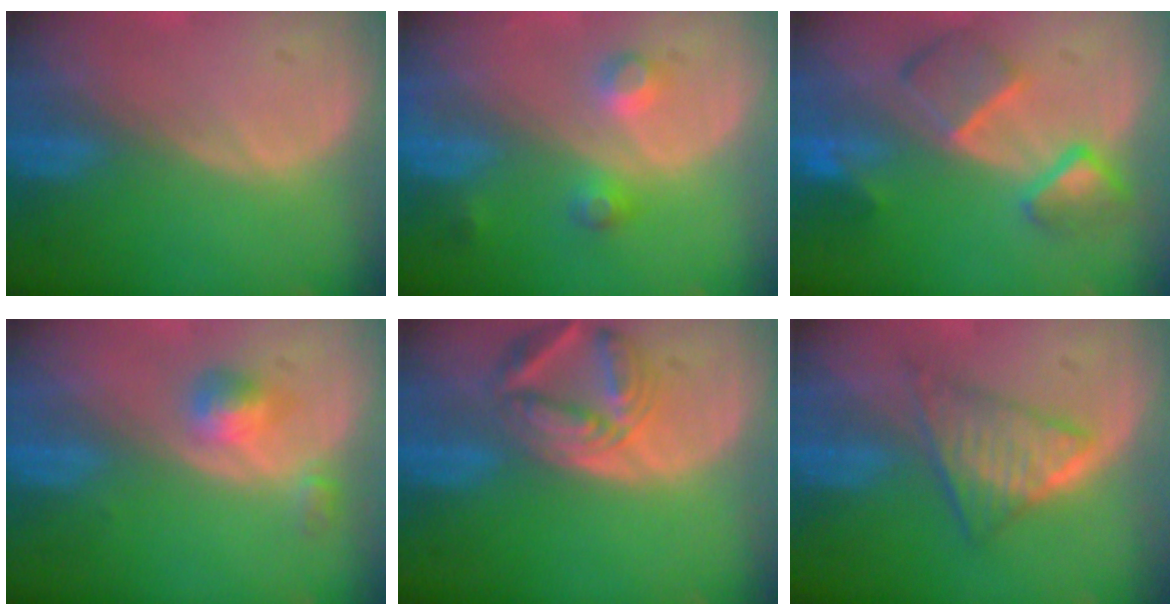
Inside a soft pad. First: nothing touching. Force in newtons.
{"total": 3.6, "press": 3.5, "slide": 1.0}
{"total": 7.3, "press": 6.8, "slide": 2.4}
{"total": 3.3, "press": 3.1, "slide": 1.2}
{"total": 6.5, "press": 6.4, "slide": 1.3}
{"total": 6.1, "press": 5.7, "slide": 2.1}